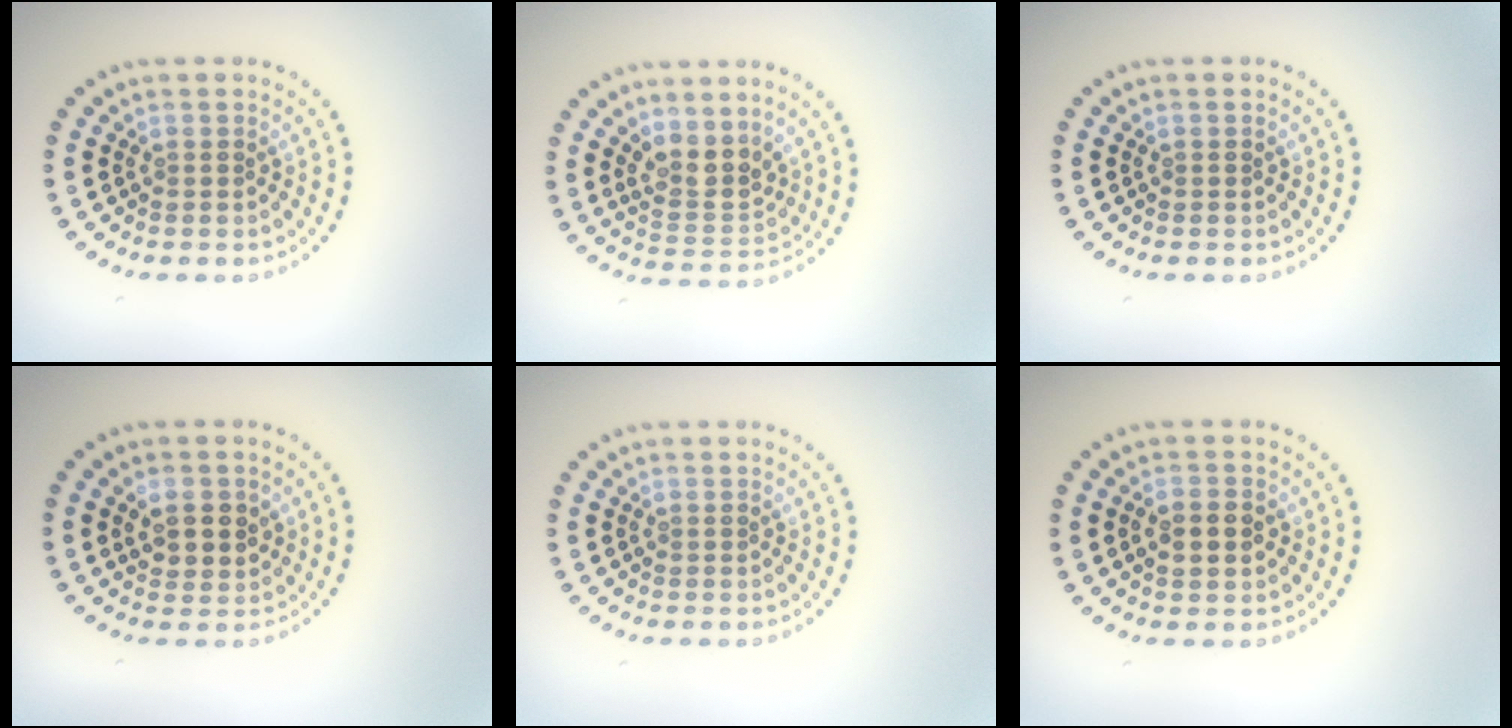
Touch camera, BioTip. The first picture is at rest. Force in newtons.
{"total": 3.2, "press": 2.8, "slide": 1.6}
{"total": 0.0}
{"total": 2.8, "press": 2.7, "slide": 0.7}
{"total": 0.0}
{"total": 2.2, "press": 2.2, "slide": 0.1}